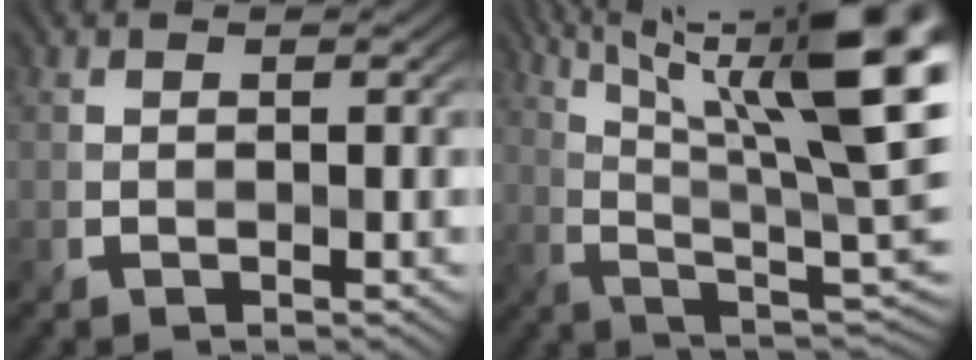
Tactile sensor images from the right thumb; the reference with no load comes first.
{"total": 19.0, "force": [8.3, 4.9, 16.3], "torque": [-0.239, 0.009, 0.139]}